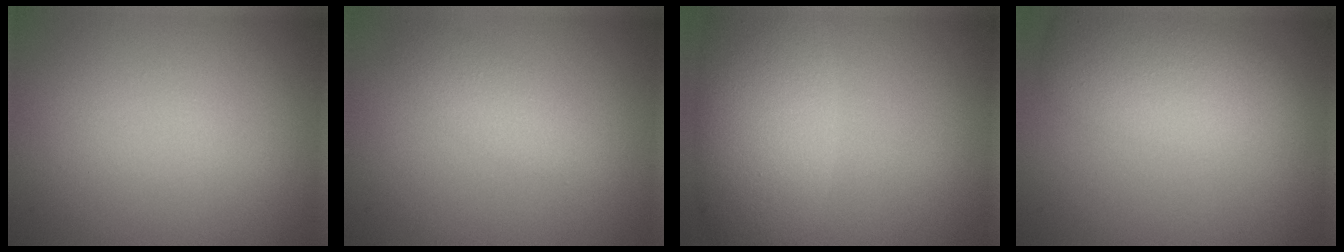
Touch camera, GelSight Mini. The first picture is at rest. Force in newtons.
{"total": 2.1, "press": 2.1, "slide": 0.1}
{"total": 6.7, "press": 6.7, "slide": 0.4}
{"total": 5.7, "press": 5.7, "slide": 0.2}